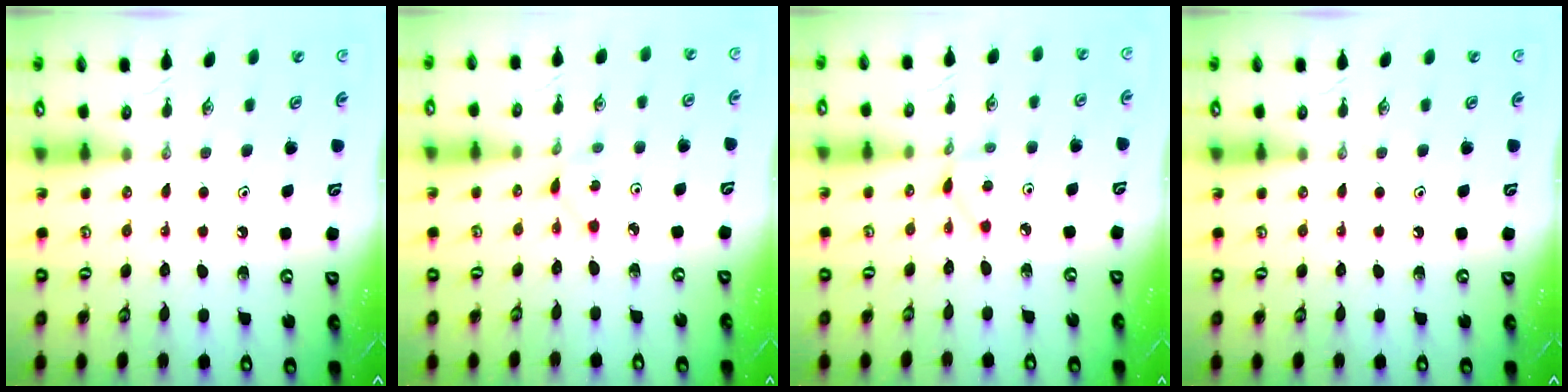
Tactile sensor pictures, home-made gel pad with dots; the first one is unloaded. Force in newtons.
{"total": 1.3, "press": 1.3, "slide": 0.1}
{"total": 2.1, "press": 2.1, "slide": 0.3}
{"total": 0.0}